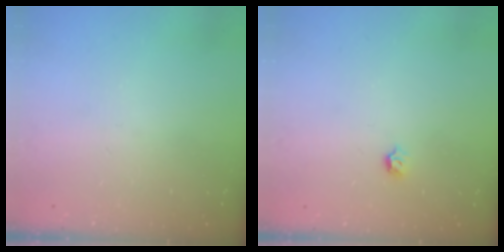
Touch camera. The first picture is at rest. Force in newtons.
{"total": 3.2, "press": 3.1, "slide": 0.7}